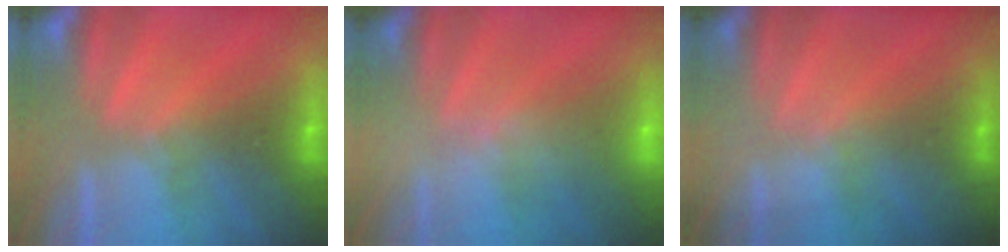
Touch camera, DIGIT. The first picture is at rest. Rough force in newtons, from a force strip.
{"total": 2.5}
{"total": 1.7}